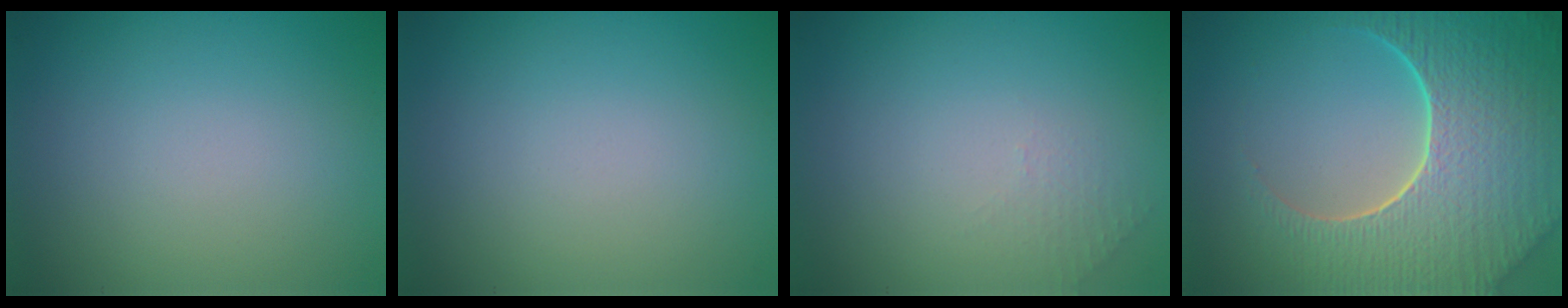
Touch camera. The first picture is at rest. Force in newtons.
{"total": 0.0}
{"total": 0.5, "press": 0.4, "slide": 0.4}
{"total": 9.4, "press": 6.7, "slide": 6.6}